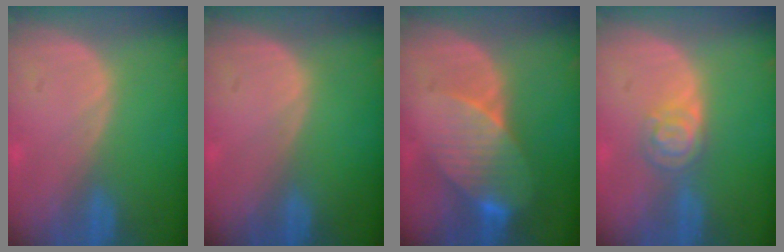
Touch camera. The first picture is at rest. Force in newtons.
{"total": 0.0}
{"total": 8.2, "press": 7.3, "slide": 3.7}
{"total": 4.6, "press": 3.9, "slide": 2.4}